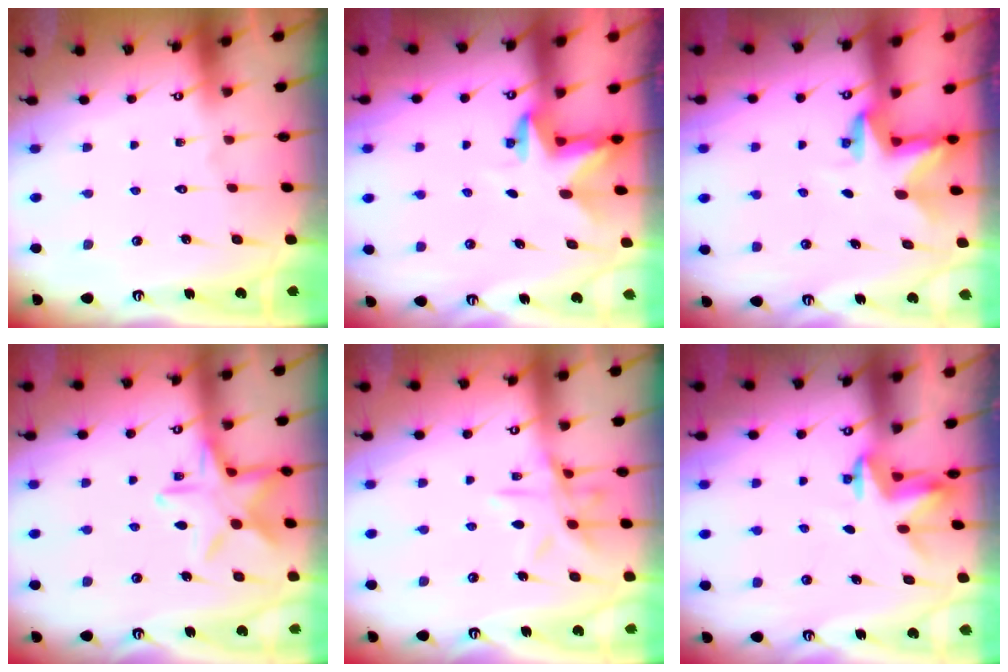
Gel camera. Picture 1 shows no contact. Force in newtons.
{"total": 2.9, "press": 2.9, "slide": 0.1}
{"total": 2.9, "press": 2.9, "slide": 0.2}
{"total": 14.1, "press": 14.1, "slide": 0.9}
{"total": 11.5, "press": 11.5, "slide": 0.9}
{"total": 3.2, "press": 3.2, "slide": 0.3}